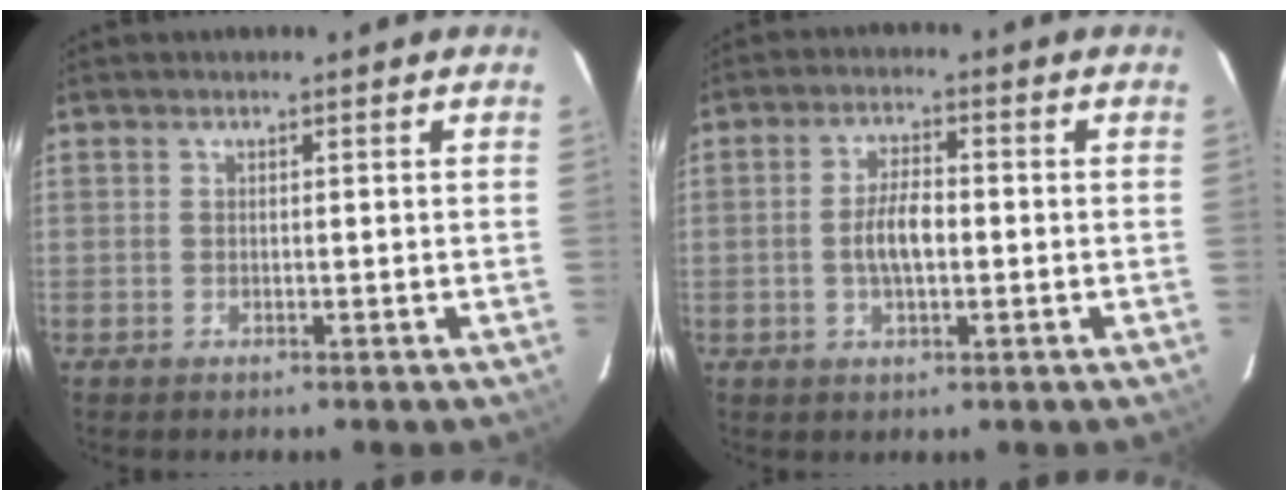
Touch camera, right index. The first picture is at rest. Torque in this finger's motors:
{"motor_torque": [0.31, -0.02, 0.15, 0.06]}